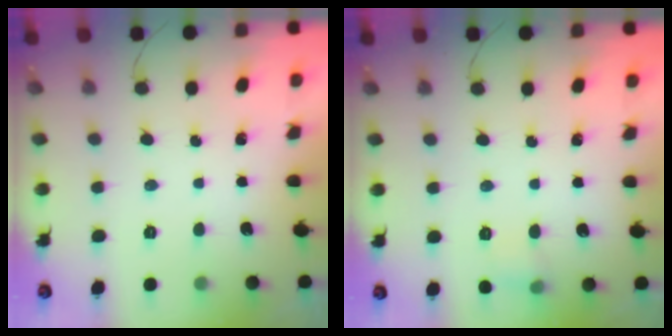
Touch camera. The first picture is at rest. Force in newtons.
{"total": 5.3, "press": 5.1, "slide": 1.4}